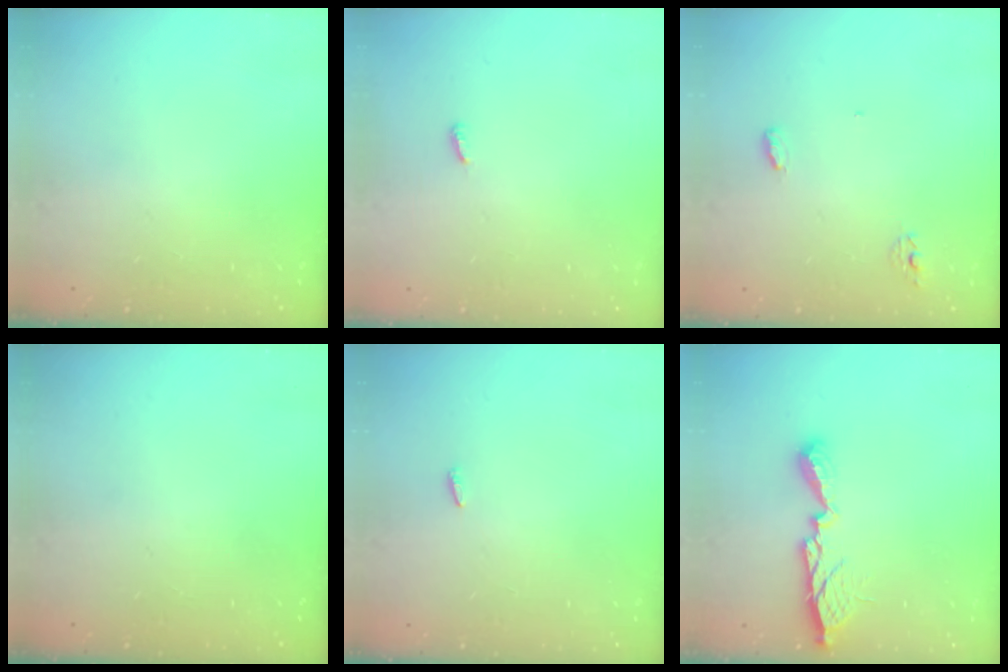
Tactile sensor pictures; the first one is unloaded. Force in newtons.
{"total": 2.9, "press": 2.9, "slide": 0.2}
{"total": 5.2, "press": 4.4, "slide": 2.7}
{"total": 0.0}
{"total": 1.8, "press": 1.7, "slide": 0.6}
{"total": 10.6, "press": 10.6, "slide": 0.6}